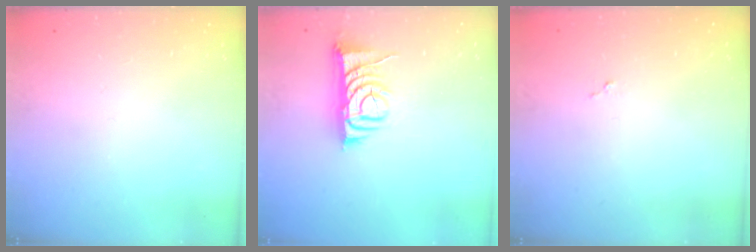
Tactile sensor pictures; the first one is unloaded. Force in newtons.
{"total": 8.2, "press": 8.1, "slide": 1.2}
{"total": 3.5, "press": 3.5, "slide": 0.1}